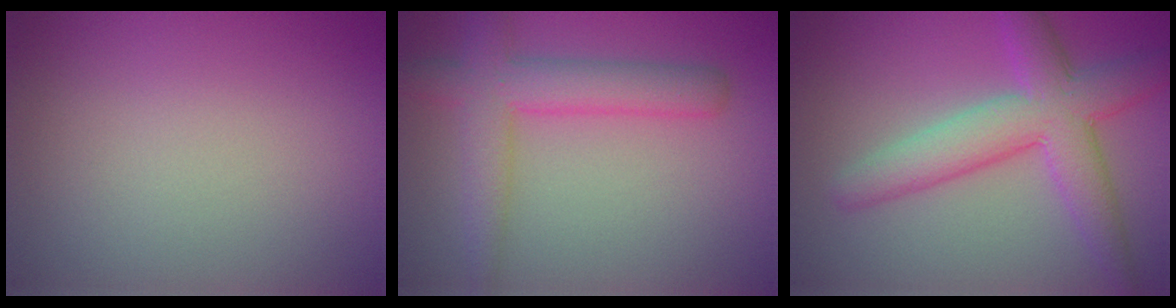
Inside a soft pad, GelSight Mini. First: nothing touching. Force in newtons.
{"total": 5.0, "press": 5.0, "slide": 0.1}
{"total": 6.3, "press": 6.3, "slide": 0.1}